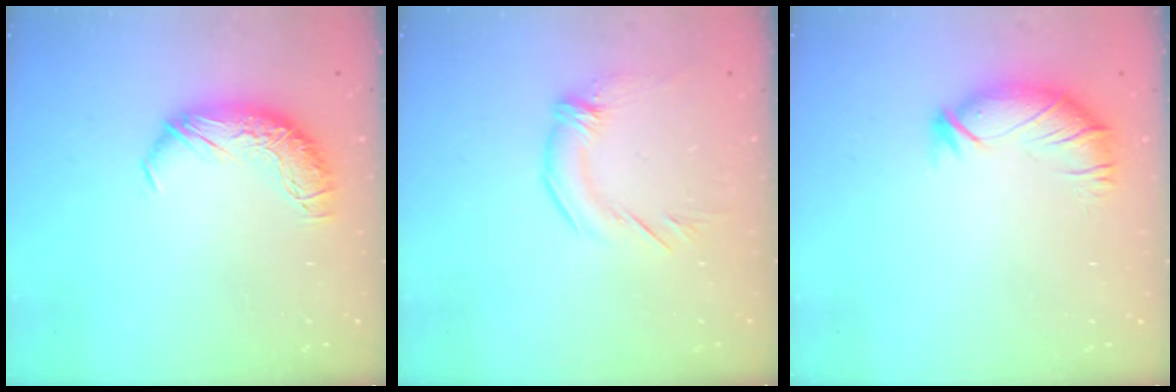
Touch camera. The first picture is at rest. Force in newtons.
{"total": 1.6, "press": 0.0, "slide": 1.6}
{"total": 3.0, "press": 2.5, "slide": 1.6}